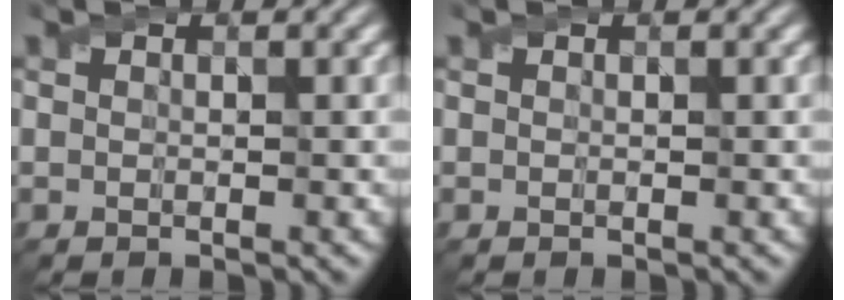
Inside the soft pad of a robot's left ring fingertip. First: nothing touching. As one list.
[{"total": 0.0}]